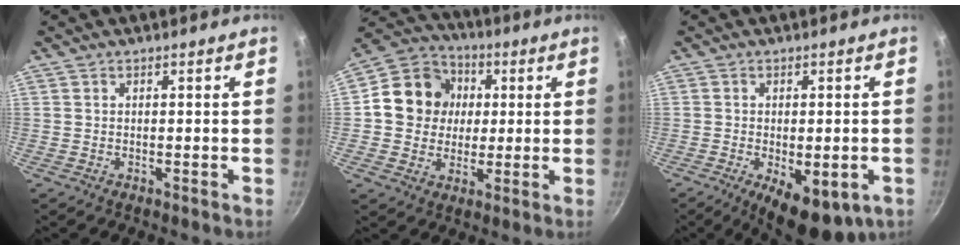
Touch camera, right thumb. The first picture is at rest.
{"total": 13.6, "force": [1.7, 12.2, 5.8], "torque": [-0.068, 0.017, 0.015]}
{"total": 10.9, "force": [-4.1, 4.8, 9.0], "torque": [-0.105, -0.002, -0.045]}